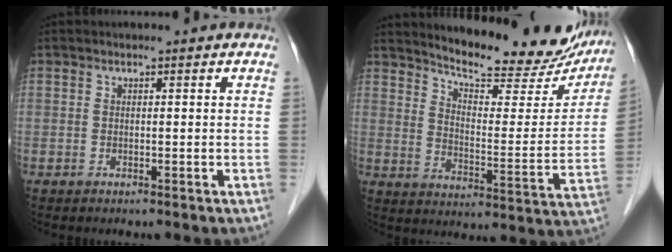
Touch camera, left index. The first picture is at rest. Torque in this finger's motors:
{"motor_torque": [0.09, -0.19, 0.37, 0.08]}